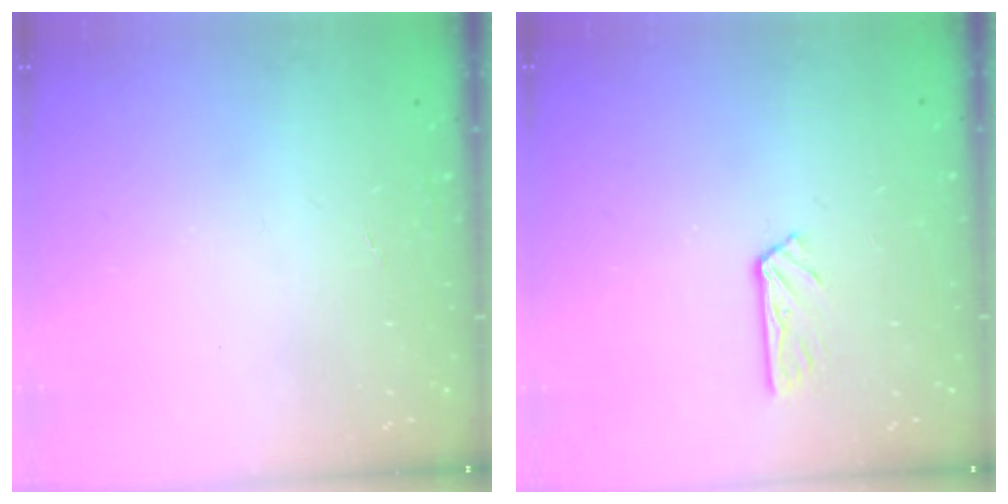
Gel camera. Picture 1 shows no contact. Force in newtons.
{"total": 4.0, "press": 4.0, "slide": 0.2}